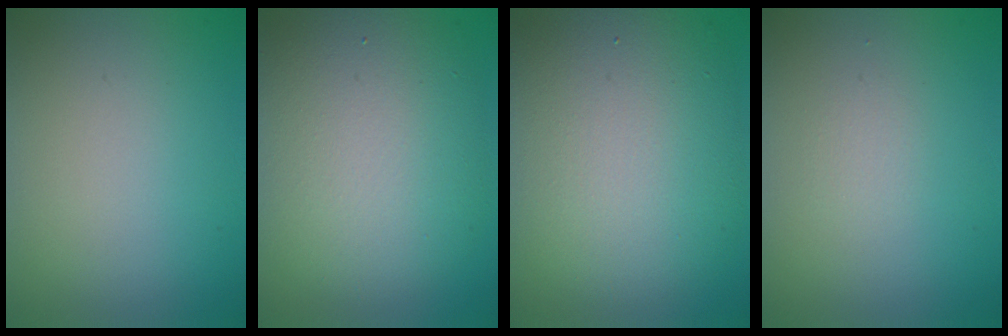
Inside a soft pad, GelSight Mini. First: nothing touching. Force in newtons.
{"total": 9.3, "press": 9.3, "slide": 0.5}
{"total": 11.1, "press": 11.1, "slide": 0.5}
{"total": 0.7, "press": 0.7, "slide": 0.1}